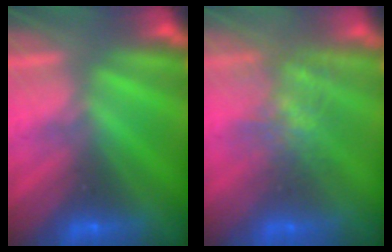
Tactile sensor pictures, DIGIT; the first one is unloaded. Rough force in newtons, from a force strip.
{"total": 4.8}